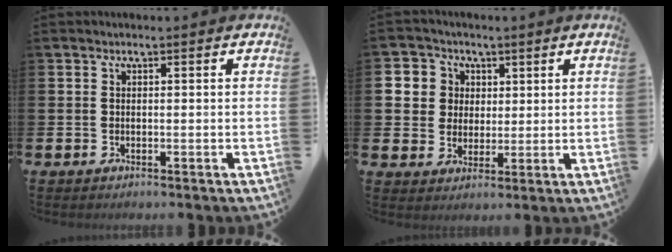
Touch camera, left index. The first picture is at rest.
{"total": 5.8, "force": [2.6, 5.2, 0.5], "torque": [-0.032, 0.008, 0.047]}